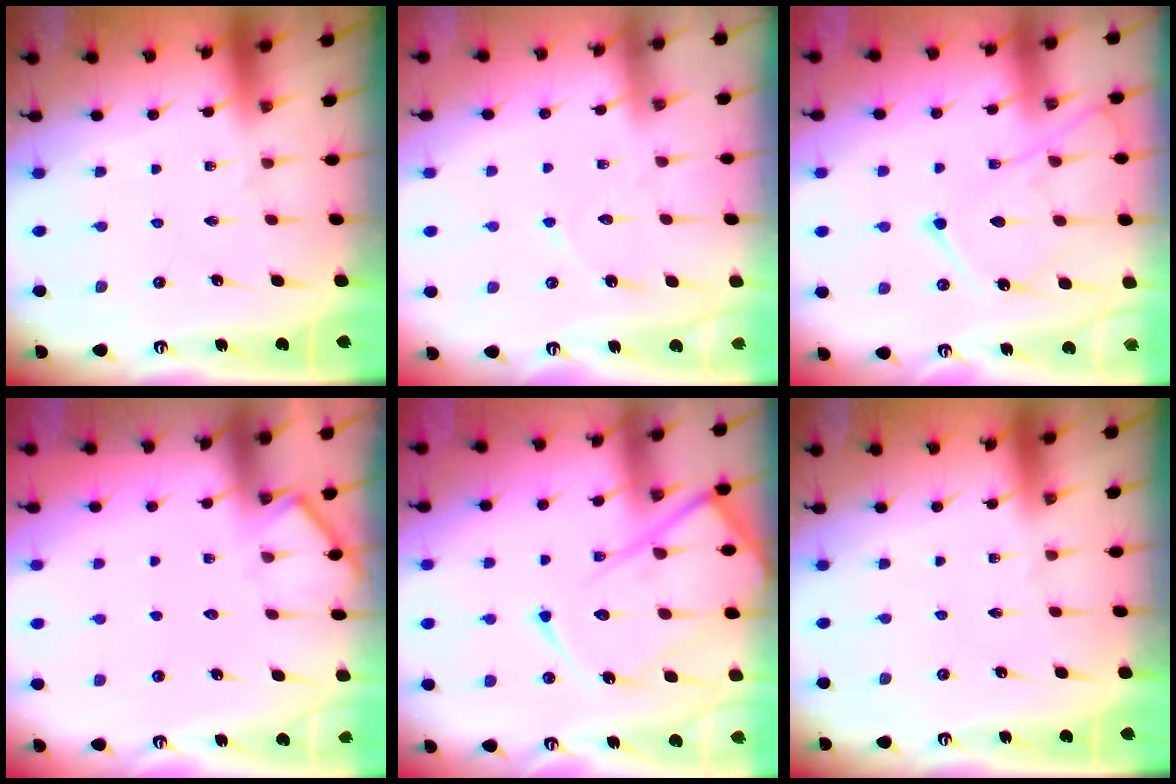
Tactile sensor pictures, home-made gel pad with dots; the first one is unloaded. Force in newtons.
{"total": 4.1, "press": 4.1, "slide": 0.5}
{"total": 13.6, "press": 13.5, "slide": 1.5}
{"total": 4.9, "press": 4.9, "slide": 0.5}
{"total": 17.6, "press": 17.5, "slide": 1.8}
{"total": 0.0}